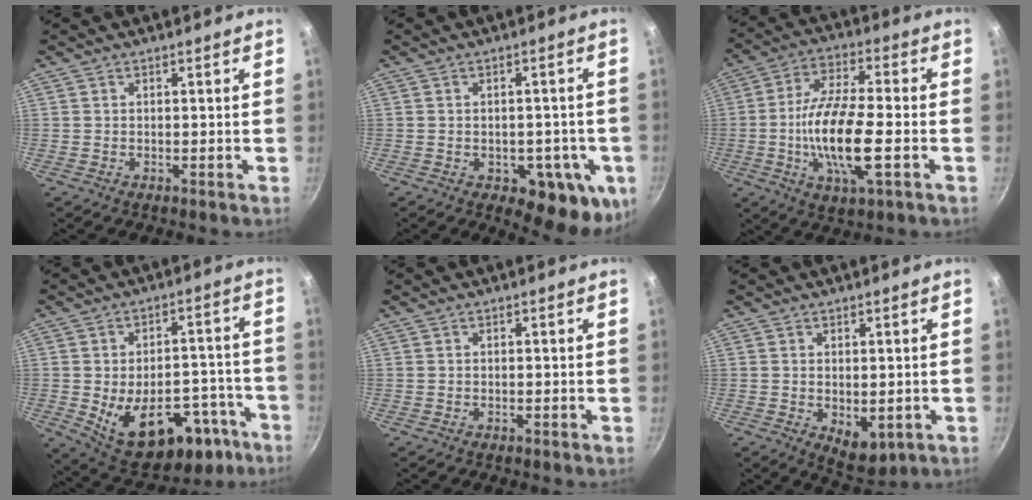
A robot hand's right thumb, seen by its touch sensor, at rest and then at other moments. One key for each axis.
{"total": 13.0, "fx": -3.9, "fy": 6.8, "fz": 10.4, "tx": -0.083, "ty": -0.006, "tz": -0.044}
{"total": 15.3, "fx": -3.2, "fy": 4.8, "fz": 14.2, "tx": -0.271, "ty": 0.016, "tz": -0.068}
{"total": 21.5, "fx": -9.4, "fy": 12.7, "fz": 14.6, "tx": -0.162, "ty": 0.036, "tz": -0.108}
{"total": 0.0}
{"total": 5.7, "fx": -0.5, "fy": 3.4, "fz": 4.5, "tx": -0.051, "ty": -0.014, "tz": 0.004}